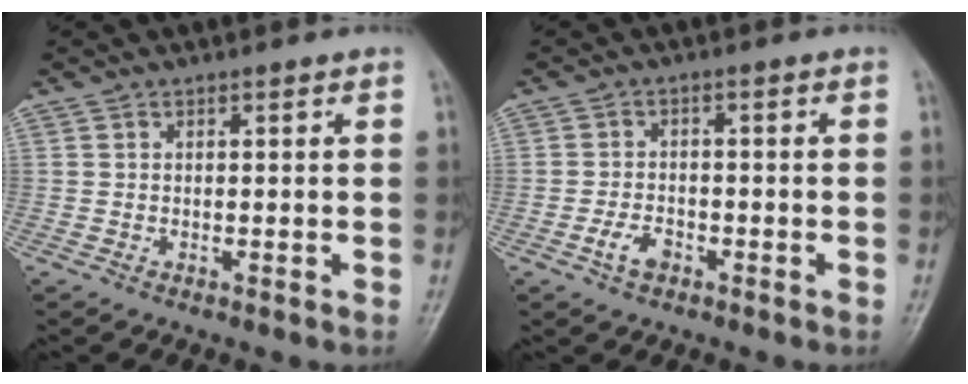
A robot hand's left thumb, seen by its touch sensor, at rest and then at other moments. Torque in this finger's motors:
{"motor_torque": [-0.20, 0.35, 0.23, 0.07, 0.01]}